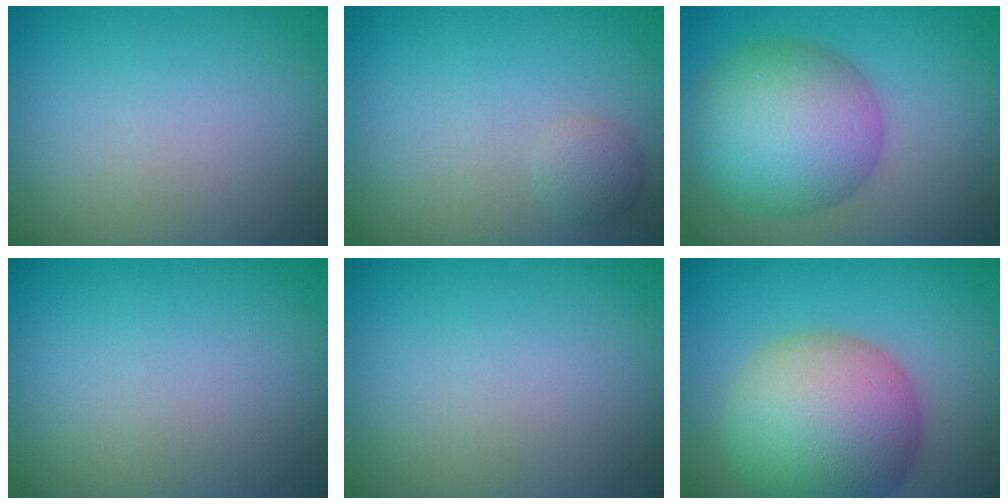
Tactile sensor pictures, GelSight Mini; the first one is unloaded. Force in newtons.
{"total": 1.5, "press": 1.5, "slide": 0.1}
{"total": 9.2, "press": 9.2, "slide": 0.2}
{"total": 0.0}
{"total": 0.0}
{"total": 11.4, "press": 11.4, "slide": 0.8}